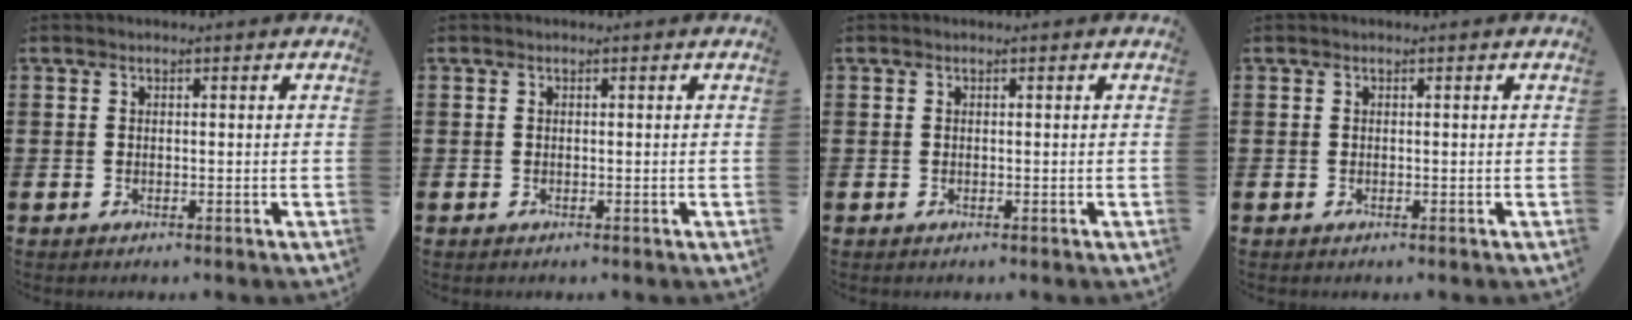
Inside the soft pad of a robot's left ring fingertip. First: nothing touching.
{"total": 0.0}
{"total": 0.0}
{"total": 0.0}